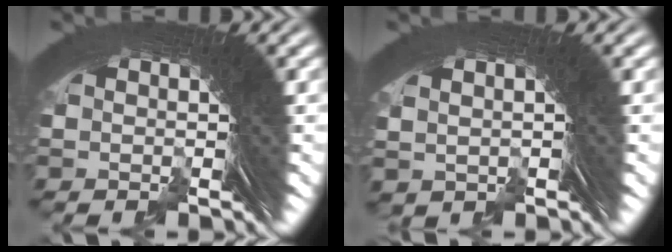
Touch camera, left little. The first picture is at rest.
{"total": 0.9, "force": [0.3, -0.7, 0.3], "torque": [0.011, -0.002, 0.009]}